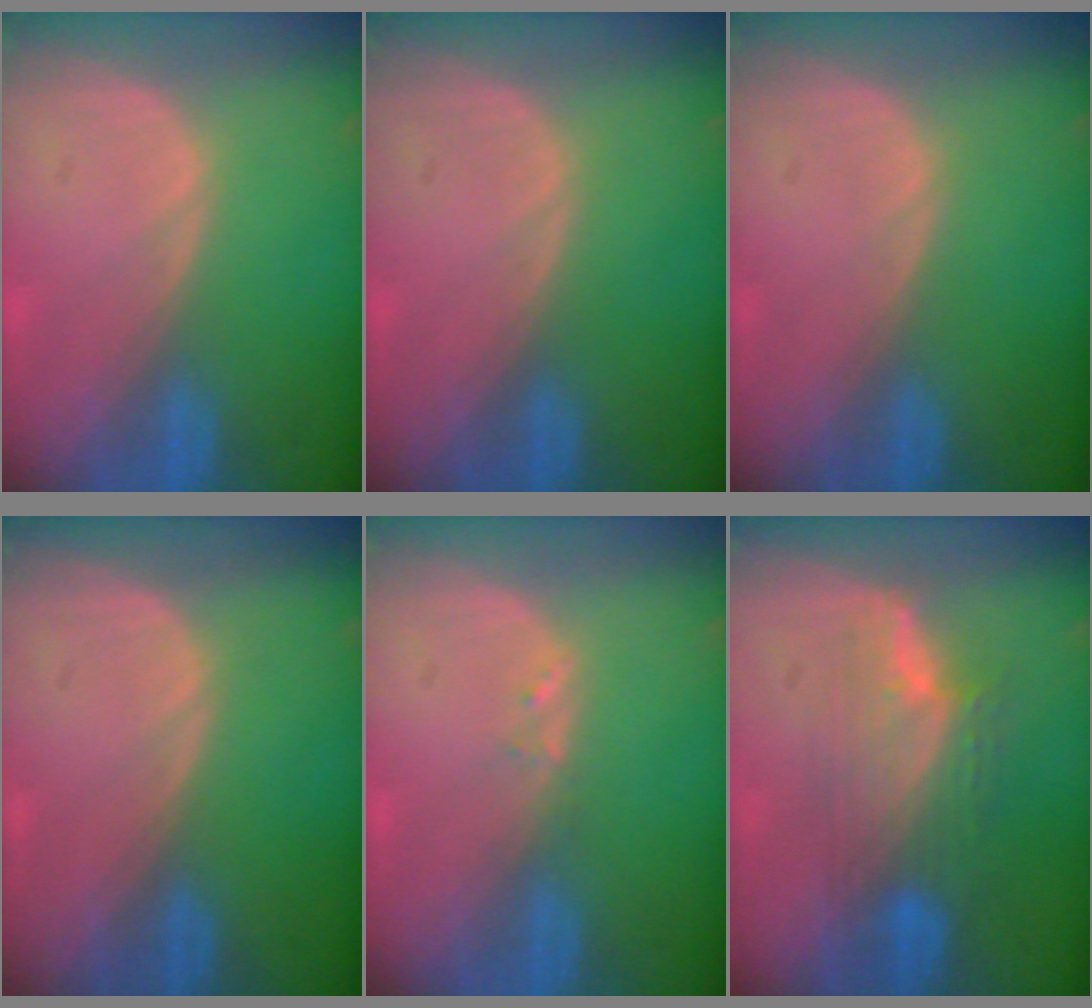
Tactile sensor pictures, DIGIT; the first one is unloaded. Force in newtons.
{"total": 0.0}
{"total": 0.0}
{"total": 0.0}
{"total": 1.0, "press": 1.0, "slide": 0.2}
{"total": 7.5, "press": 7.1, "slide": 2.6}